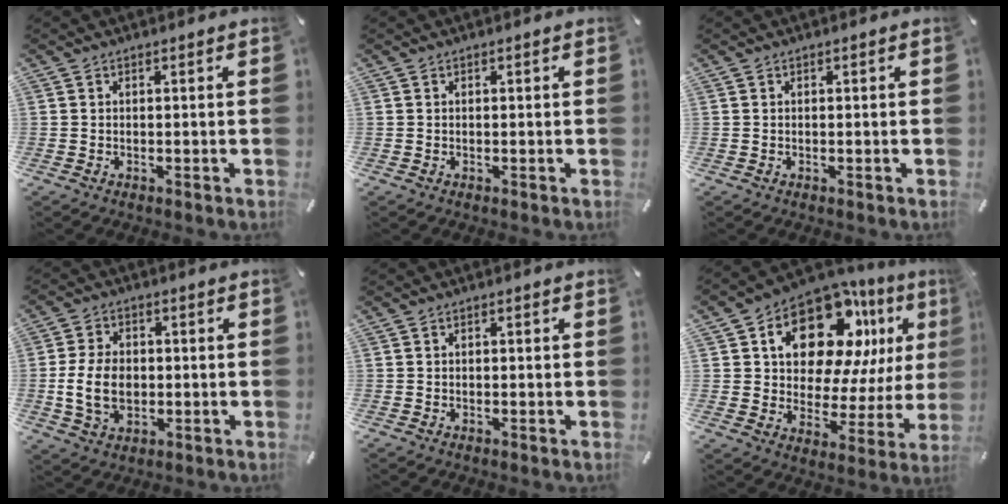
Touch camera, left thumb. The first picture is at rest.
{"total": 0.0}
{"total": 0.0}
{"total": 10.2, "force": [-1.2, 7.5, 6.8], "torque": [-0.150, 0.007, -0.022]}
{"total": 0.7, "force": [-0.1, 0.5, 0.5], "torque": [-0.010, 0.001, -0.003]}
{"total": 18.8, "force": [10.1, 11.2, 11.3], "torque": [-0.176, -0.067, 0.173]}